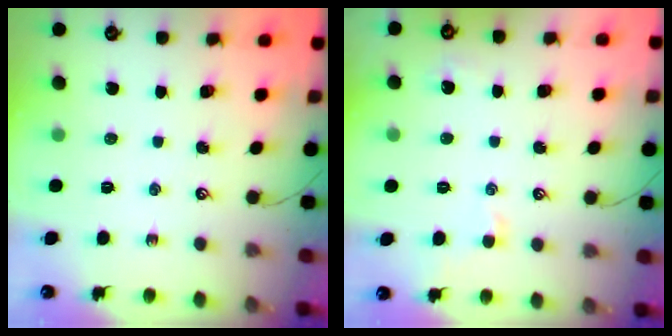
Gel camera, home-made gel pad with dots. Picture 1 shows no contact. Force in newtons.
{"total": 1.1, "press": 1.0, "slide": 0.5}